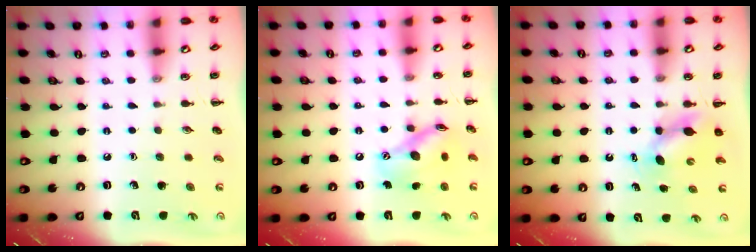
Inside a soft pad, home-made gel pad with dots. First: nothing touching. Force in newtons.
{"total": 13.3, "press": 13.2, "slide": 1.7}
{"total": 5.2, "press": 5.2, "slide": 0.4}